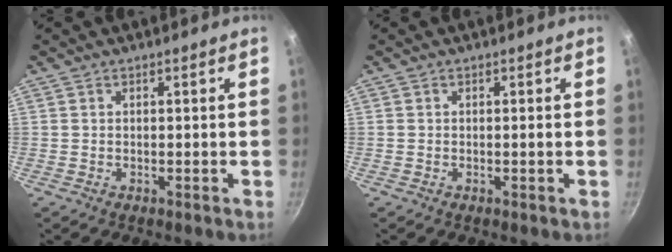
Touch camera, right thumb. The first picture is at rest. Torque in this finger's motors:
{"motor_torque": [-0.01, -0.22, 0.35, -0.01, -0.02]}